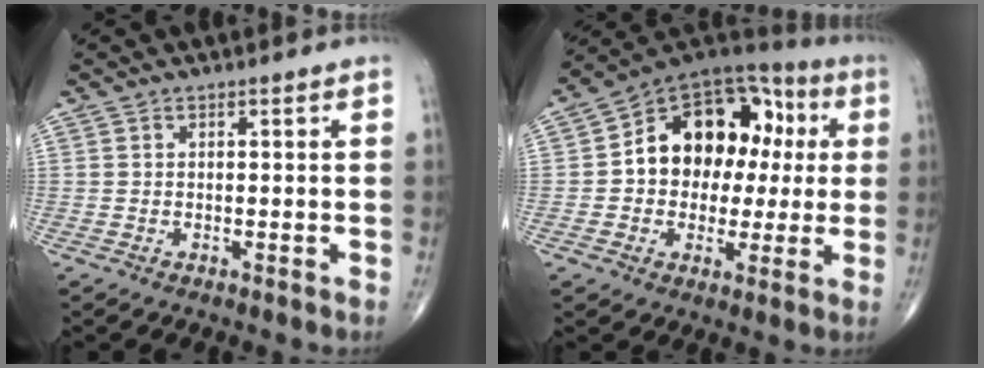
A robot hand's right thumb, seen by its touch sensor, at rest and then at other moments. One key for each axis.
{"total": 19.0, "fx": 1.8, "fy": 13.9, "fz": 12.9, "tx": -0.137, "ty": 0.042, "tz": 0.023}